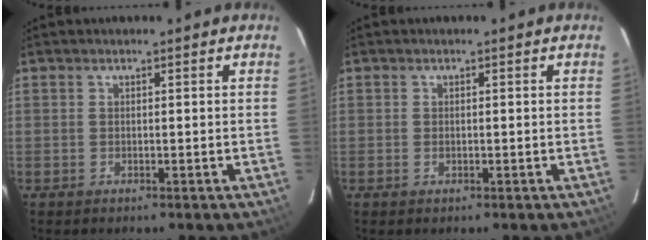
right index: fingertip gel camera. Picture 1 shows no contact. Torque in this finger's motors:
{"motor_torque": [-0.33, 0.08, -0.08, -0.01]}